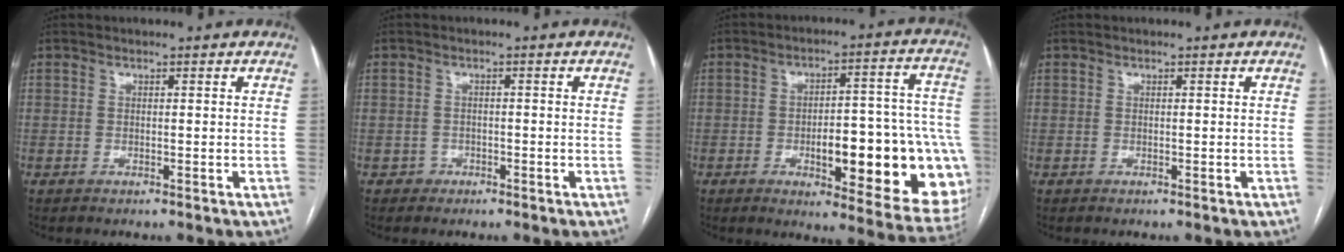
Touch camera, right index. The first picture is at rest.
{"total": 1.6, "force": [-0.9, 1.3, -0.2], "torque": [0.006, 0.008, -0.018]}
{"total": 22.8, "force": [-5.6, 6.1, 21.2], "torque": [-0.182, 0.028, -0.051]}
{"total": 0.0}